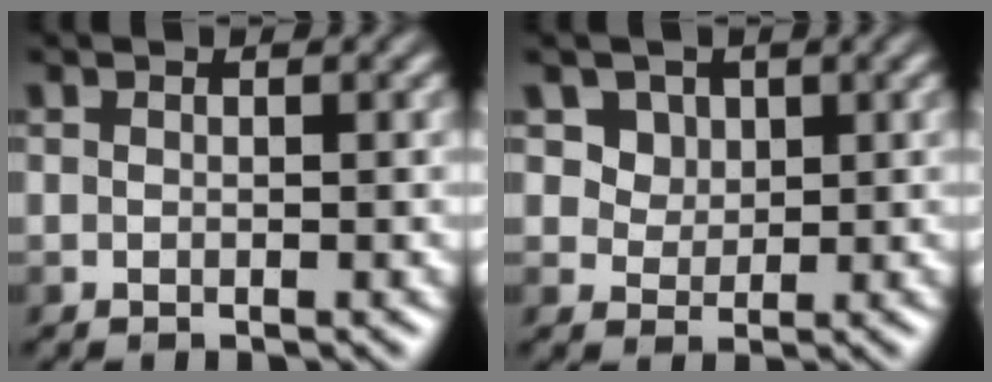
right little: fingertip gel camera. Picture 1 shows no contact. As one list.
[{"total": 3.5, "force": [1.8, 2.7, 1.5], "torque": [-0.042, -0.010, 0.045]}]